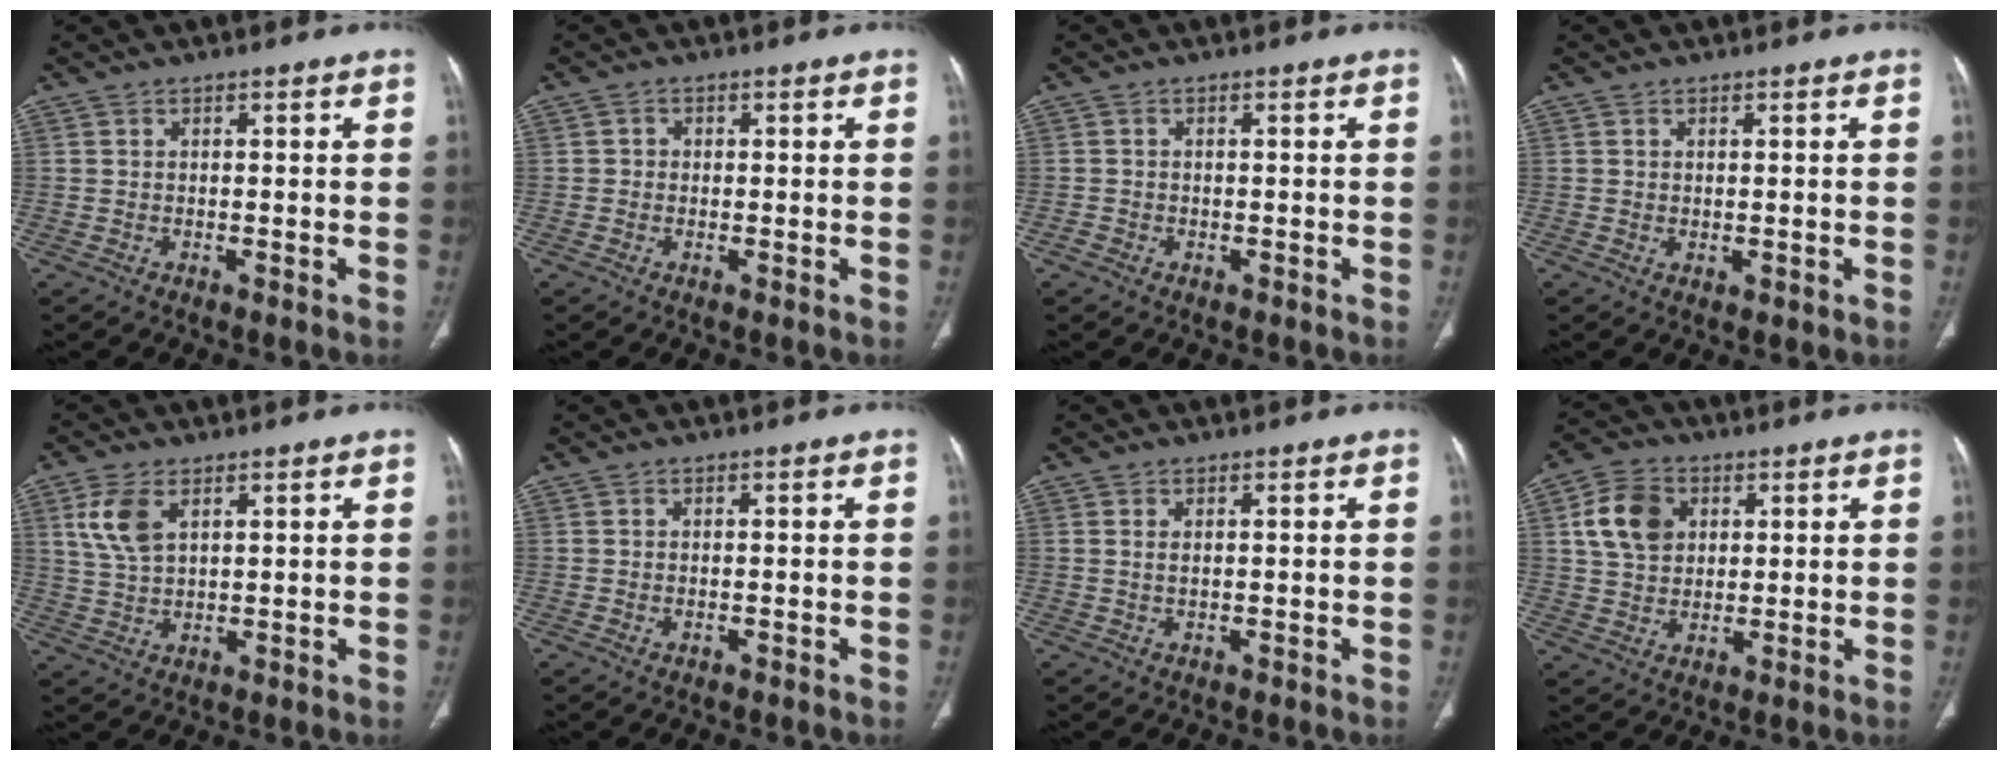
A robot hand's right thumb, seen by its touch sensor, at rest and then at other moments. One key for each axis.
{"total": 1.1, "fx": -0.1, "fy": 1.0, "fz": 0.3, "tx": 0.001, "ty": 0.003, "tz": -0.003}
{"total": 0.9, "fx": -0.5, "fy": 0.8, "fz": 0.2, "tx": -0.004, "ty": 0.003, "tz": -0.010}
{"total": 1.2, "fx": -0.1, "fy": 0.7, "fz": 1.0, "tx": -0.015, "ty": -0.005, "tz": 0.004}
{"total": 6.9, "fx": 3.0, "fy": 3.7, "fz": 5.1, "tx": -0.111, "ty": -0.004, "tz": 0.066}
{"total": 0.6, "fx": -0.2, "fy": 0.4, "fz": 0.4, "tx": -0.011, "ty": 0.002, "tz": 0.001}
{"total": 1.3, "fx": 0.4, "fy": 0.6, "fz": 1.0, "tx": -0.025, "ty": 0.000, "tz": 0.013}
{"total": 9.7, "fx": 2.9, "fy": 7.4, "fz": 5.7, "tx": -0.088, "ty": -0.002, "tz": 0.054}